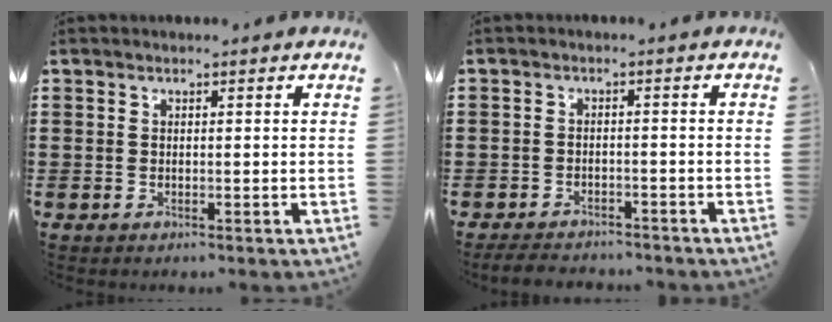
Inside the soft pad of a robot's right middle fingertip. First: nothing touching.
{"total": 2.9, "force": [-2.8, 0.7, 0.1], "torque": [-0.014, -0.002, -0.063]}